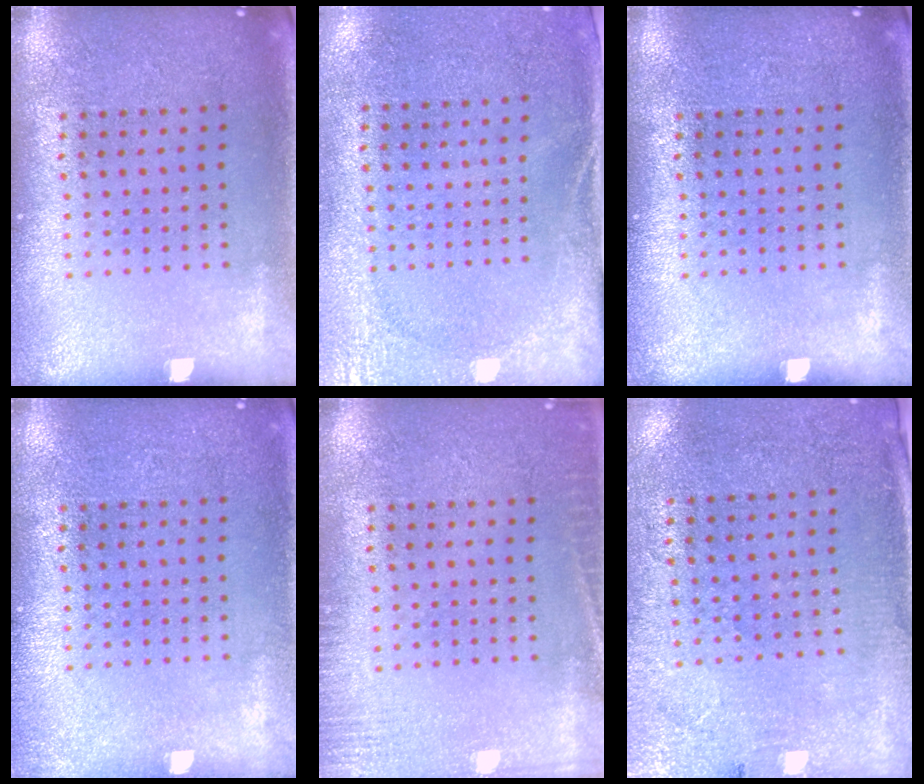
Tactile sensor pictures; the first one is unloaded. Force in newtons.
{"total": 2.7, "press": 2.2, "slide": 1.6}
{"total": 0.0}
{"total": 0.7, "press": 0.7, "slide": 0.1}
{"total": 2.4, "press": 2.4, "slide": 0.4}
{"total": 2.7, "press": 2.3, "slide": 1.5}